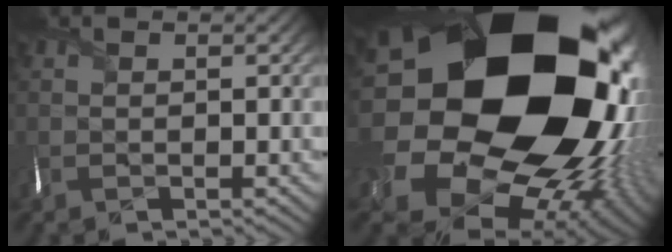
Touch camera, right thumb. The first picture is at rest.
{"total": 25.0, "force": [3.6, 19.3, 15.5], "torque": [-0.325, -0.062, 0.048]}